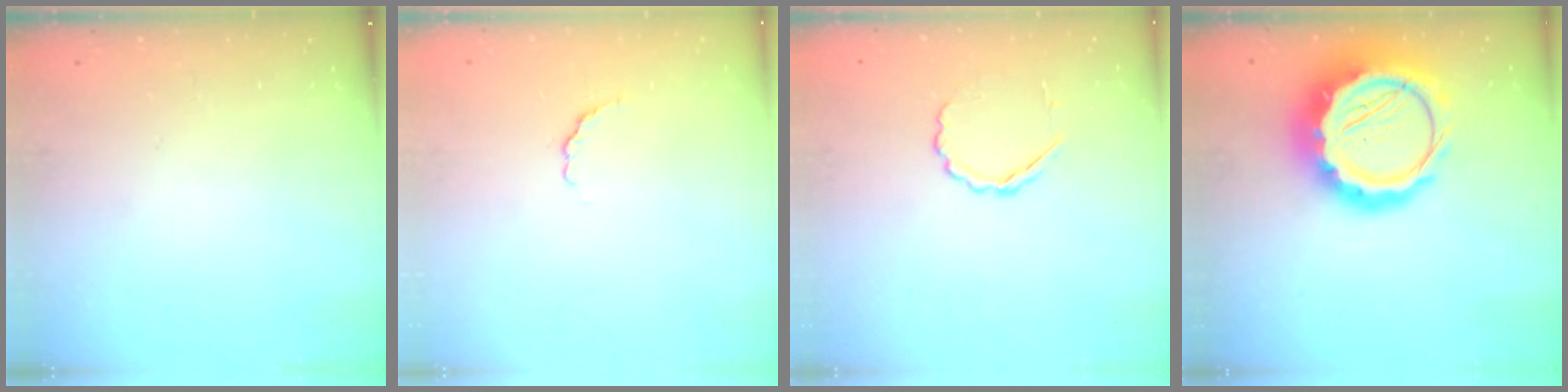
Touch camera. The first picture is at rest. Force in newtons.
{"total": 1.8, "press": 1.6, "slide": 0.8}
{"total": 4.1, "press": 3.8, "slide": 1.4}
{"total": 19.3, "press": 18.9, "slide": 3.9}